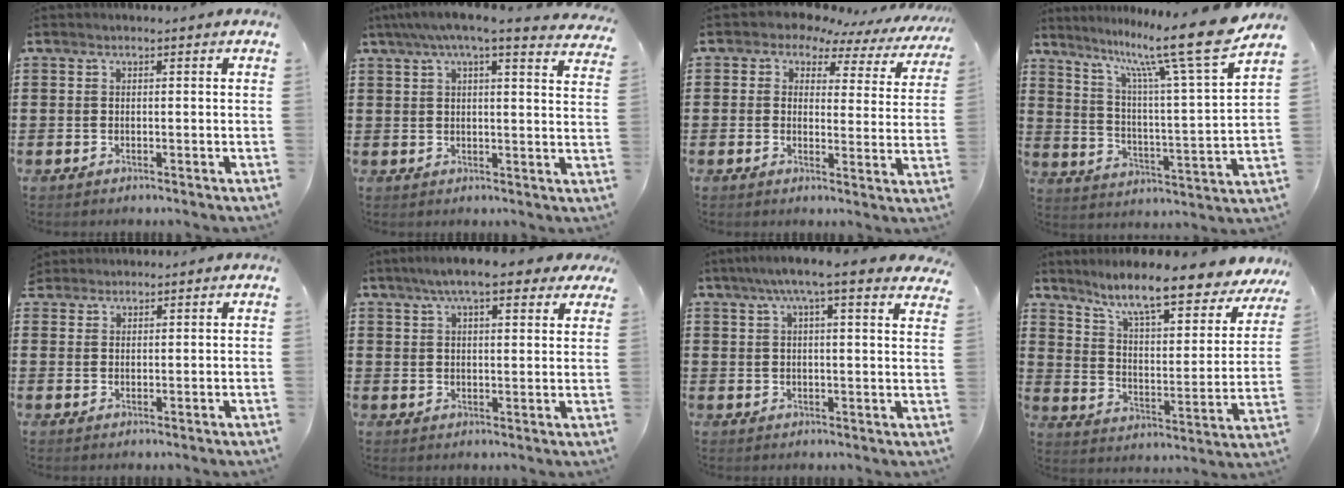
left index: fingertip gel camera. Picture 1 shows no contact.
{"total": 5.5, "force": [4.4, 0.0, 3.2], "torque": [-0.078, -0.014, 0.075]}
{"total": 3.9, "force": [3.0, 2.1, 1.2], "torque": [-0.038, -0.017, 0.045]}
{"total": 13.8, "force": [11.0, -0.2, 8.3], "torque": [-0.164, -0.074, 0.172]}
{"total": 1.7, "force": [1.6, 0.5, -0.1], "torque": [-0.003, 0.003, 0.034]}
{"total": 7.6, "force": [5.8, 1.6, 4.7], "torque": [-0.098, -0.002, 0.104]}
{"total": 6.3, "force": [4.9, 0.3, 4.1], "torque": [-0.085, -0.007, 0.083]}
{"total": 9.7, "force": [8.0, 0.3, 5.4], "torque": [-0.126, -0.056, 0.130]}